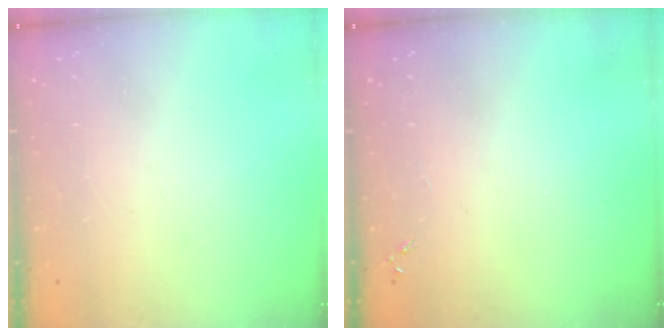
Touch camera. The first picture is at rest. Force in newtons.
{"total": 0.0}